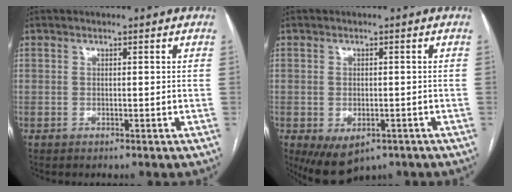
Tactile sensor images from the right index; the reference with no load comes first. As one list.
[{"total": 6.9, "force": [-3.6, 4.1, 4.2], "torque": [-0.065, -0.005, -0.043]}]